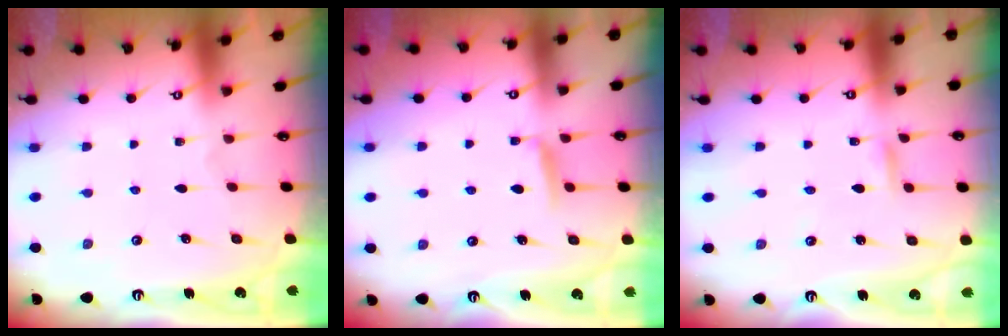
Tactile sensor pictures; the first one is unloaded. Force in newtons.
{"total": 5.2, "press": 5.2, "slide": 0.7}
{"total": 2.8, "press": 2.8, "slide": 0.3}